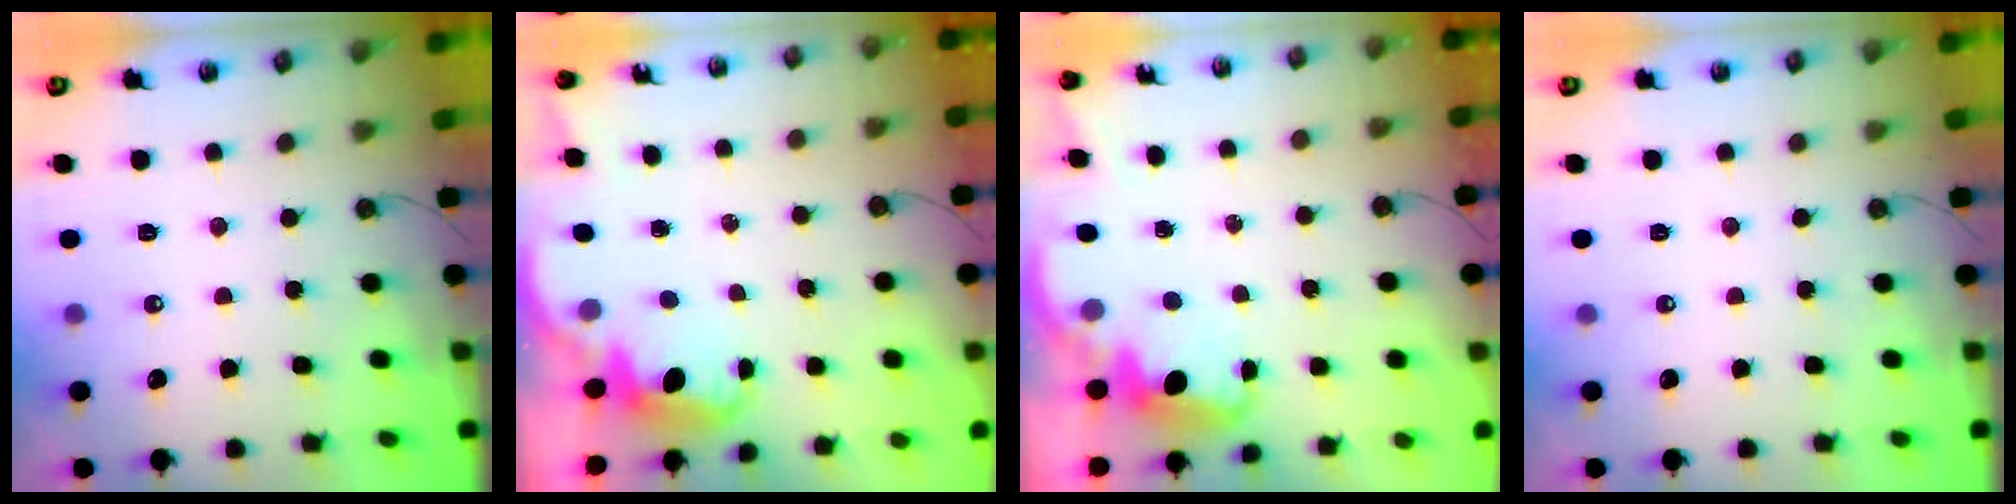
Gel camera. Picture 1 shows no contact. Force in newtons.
{"total": 2.6, "press": 2.5, "slide": 0.6}
{"total": 3.1, "press": 3.0, "slide": 0.8}
{"total": 0.0}